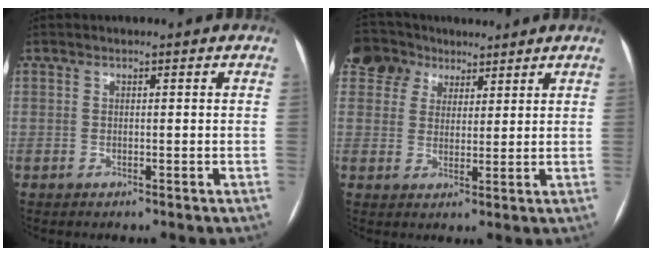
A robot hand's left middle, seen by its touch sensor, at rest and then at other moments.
{"total": 7.7, "force": [5.4, 5.4, 1.0], "torque": [-0.025, 0.031, 0.103]}